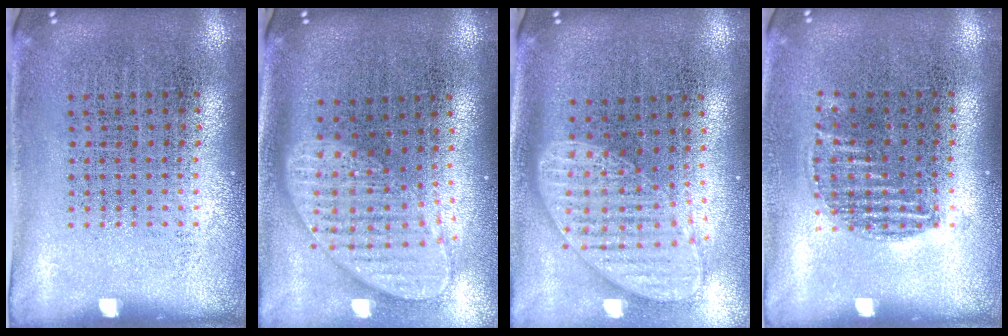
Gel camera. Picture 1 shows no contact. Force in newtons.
{"total": 2.0, "press": 1.6, "slide": 1.2}
{"total": 2.0, "press": 1.5, "slide": 1.2}
{"total": 0.9, "press": 0.8, "slide": 0.3}